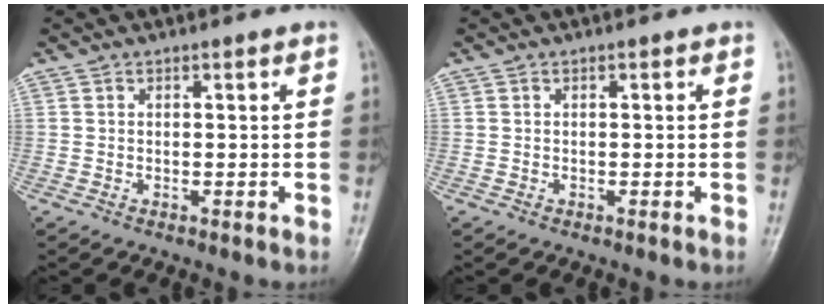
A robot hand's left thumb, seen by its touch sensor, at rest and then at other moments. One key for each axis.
{"total": 0.0}